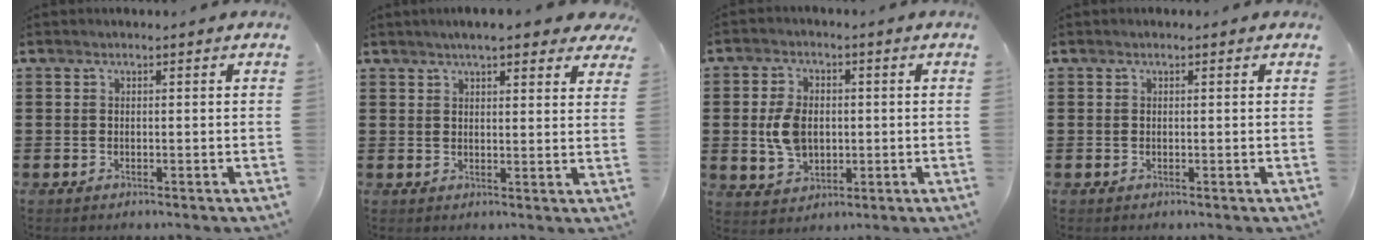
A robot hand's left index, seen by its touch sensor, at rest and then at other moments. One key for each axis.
{"total": 4.8, "fx": 4.0, "fy": 0.7, "fz": 2.6, "tx": -0.054, "ty": -0.003, "tz": 0.070}
{"total": 6.4, "fx": 0.0, "fy": 4.5, "fz": 4.6, "tx": -0.115, "ty": 0.007, "tz": -0.007}
{"total": 0.0}